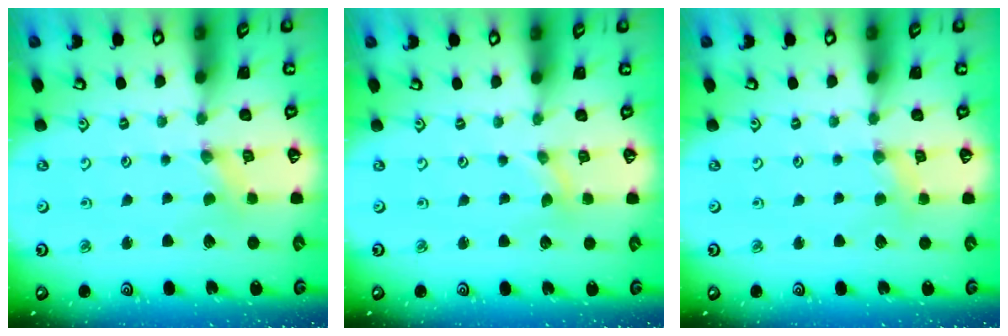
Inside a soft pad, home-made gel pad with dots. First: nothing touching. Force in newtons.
{"total": 0.0}
{"total": 2.0, "press": 1.9, "slide": 0.3}